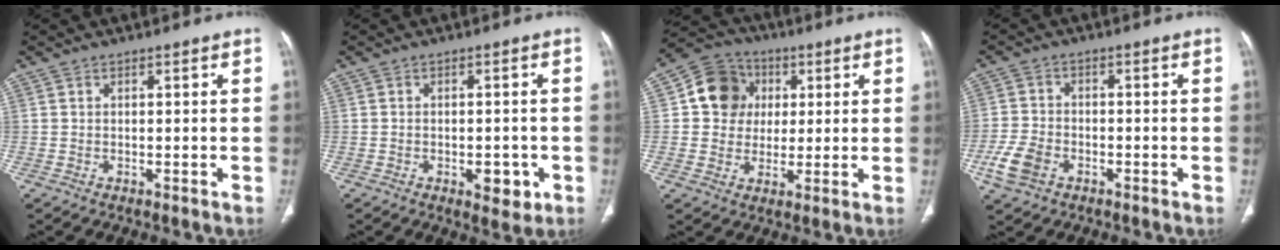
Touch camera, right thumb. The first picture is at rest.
{"total": 4.7, "force": [-1.7, 2.5, 3.6], "torque": [-0.031, 0.002, -0.015]}
{"total": 10.5, "force": [2.0, 9.3, 4.3], "torque": [-0.044, 0.006, 0.024]}
{"total": 6.5, "force": [-3.0, 4.3, 3.7], "torque": [-0.084, 0.011, -0.056]}